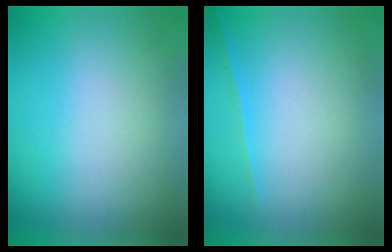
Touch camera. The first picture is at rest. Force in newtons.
{"total": 1.1}